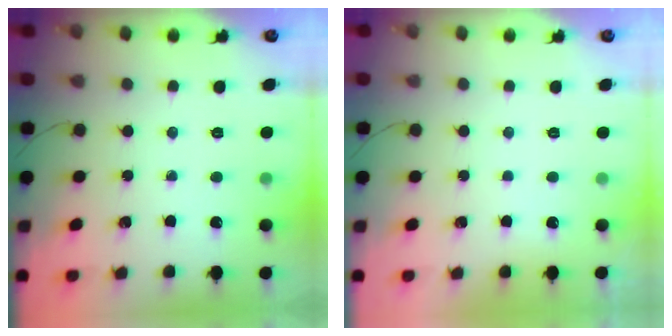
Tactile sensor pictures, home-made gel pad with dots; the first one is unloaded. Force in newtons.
{"total": 3.0, "press": 3.0, "slide": 0.1}